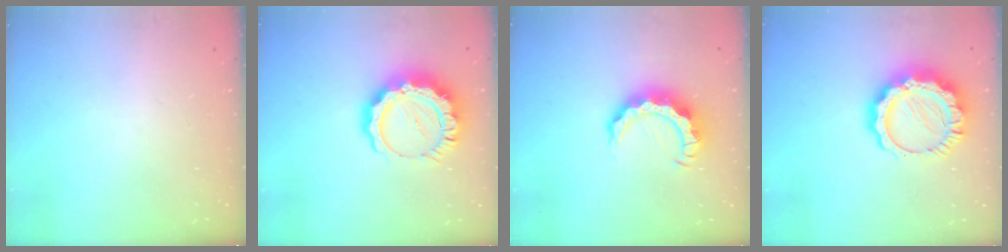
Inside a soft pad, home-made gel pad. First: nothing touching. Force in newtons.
{"total": 14.3, "press": 14.2, "slide": 1.4}
{"total": 10.1, "press": 10.1, "slide": 0.7}
{"total": 14.7, "press": 14.6, "slide": 1.3}